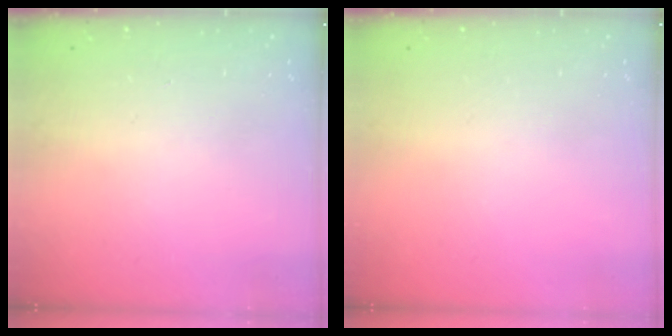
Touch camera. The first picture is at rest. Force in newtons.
{"total": 0.0}